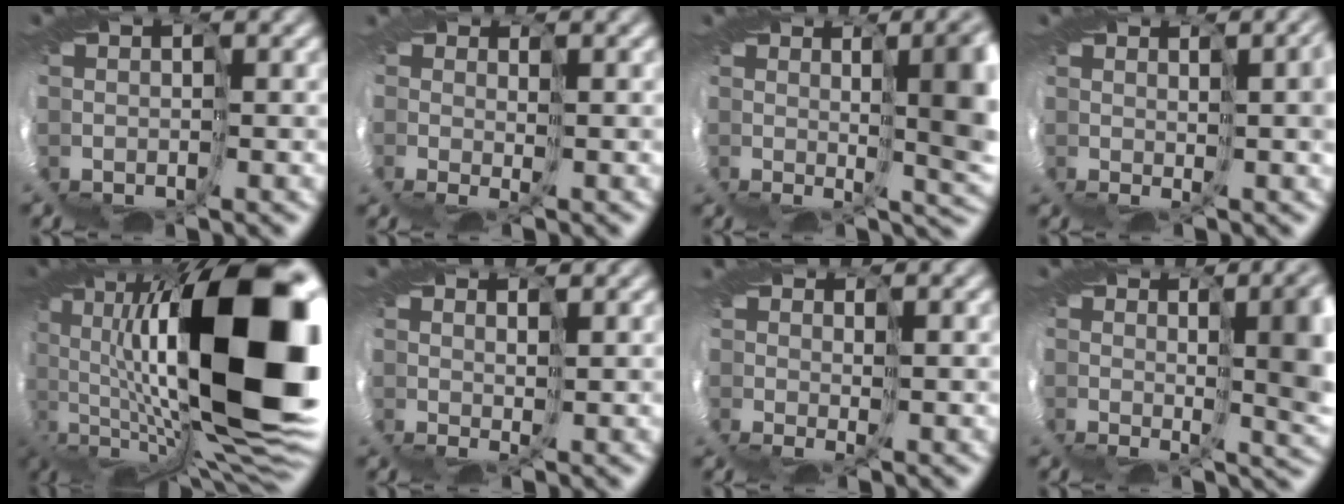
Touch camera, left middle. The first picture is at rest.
{"total": 0.7, "force": [0.3, 0.1, 0.6], "torque": [-0.018, -0.001, 0.004]}
{"total": 9.5, "force": [1.3, 3.5, 8.8], "torque": [-0.112, -0.004, 0.030]}
{"total": 4.0, "force": [1.3, 0.7, 3.7], "torque": [-0.053, 0.005, 0.017]}
{"total": 18.3, "force": [3.0, 8.6, 15.9], "torque": [-0.311, -0.001, 0.047]}
{"total": 2.0, "force": [1.7, -0.1, 0.9], "torque": [-0.009, 0.013, 0.022]}
{"total": 1.4, "force": [1.2, -0.7, 0.2], "torque": [-0.011, 0.003, 0.015]}
{"total": 8.5, "force": [1.4, 3.1, 7.8], "torque": [-0.106, -0.003, 0.030]}